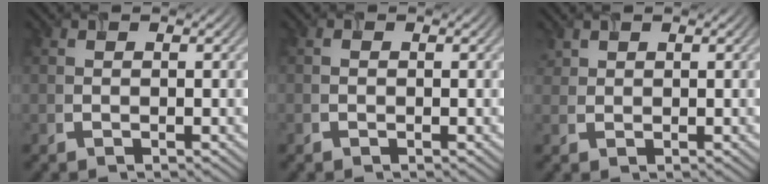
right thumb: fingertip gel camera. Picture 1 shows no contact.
{"total": 0.0}
{"total": 1.3, "force": [1.1, 0.8, 0.2], "torque": [-0.008, 0.001, 0.027]}